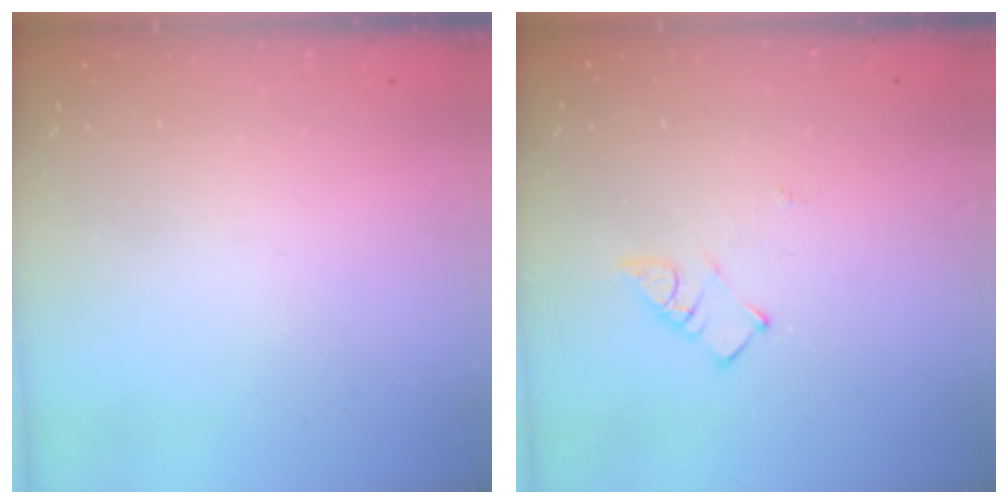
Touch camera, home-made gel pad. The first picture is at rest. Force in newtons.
{"total": 3.6, "press": 3.5, "slide": 0.4}